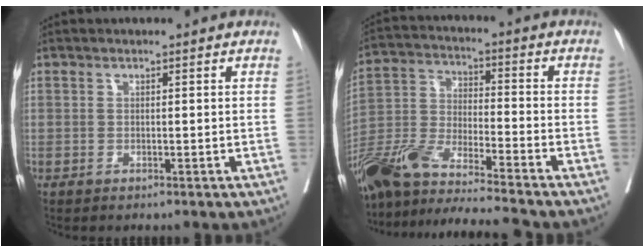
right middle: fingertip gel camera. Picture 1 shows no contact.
{"total": 18.4, "force": [-16.0, -0.5, 9.0], "torque": [-0.204, -0.022, -0.295]}